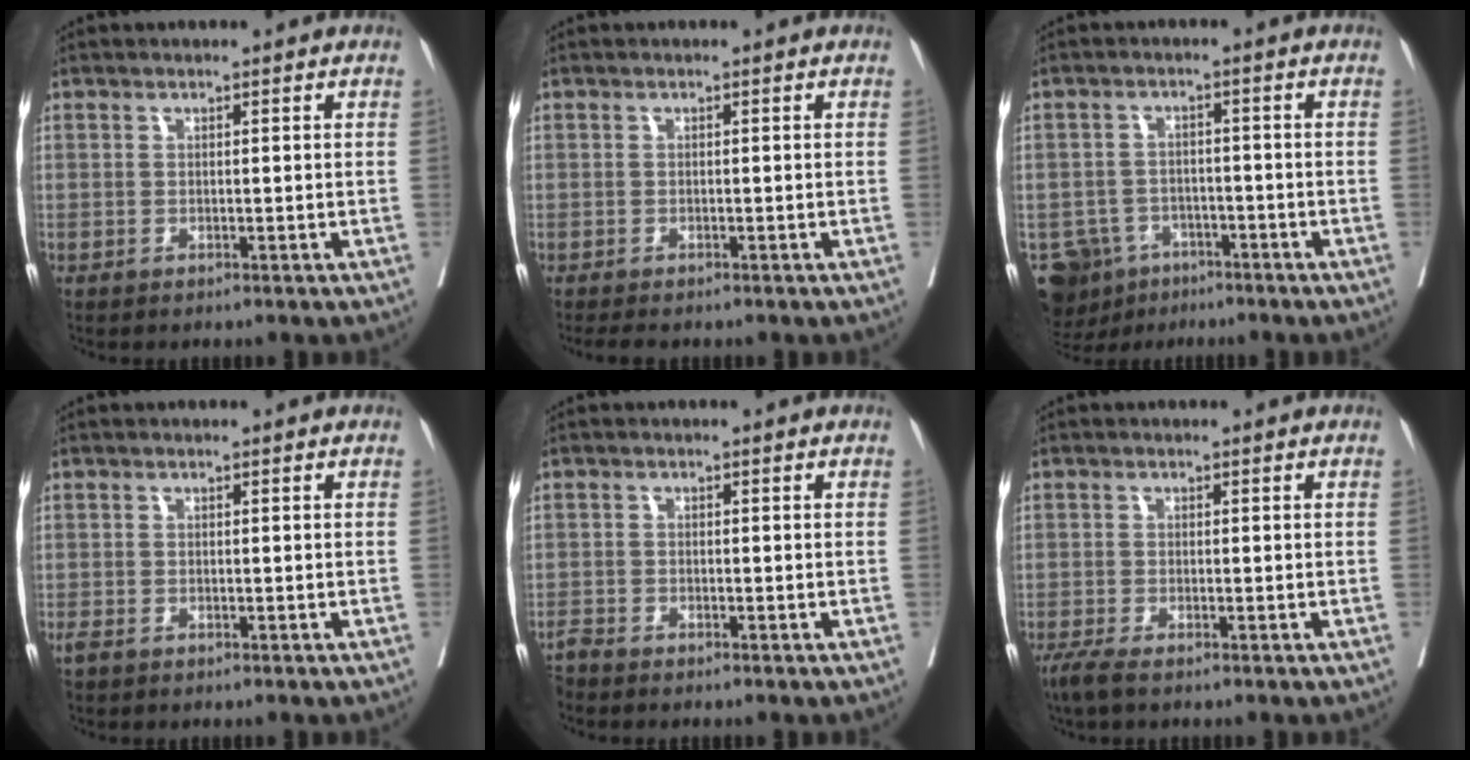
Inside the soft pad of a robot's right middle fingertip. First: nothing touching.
{"total": 2.4, "force": [-2.1, 0.6, 1.1], "torque": [-0.018, -0.007, -0.029]}
{"total": 7.9, "force": [-5.1, 5.8, 1.5], "torque": [-0.031, 0.004, -0.074]}
{"total": 1.5, "force": [-1.1, 0.8, 0.7], "torque": [-0.020, -0.004, -0.018]}
{"total": 1.6, "force": [-1.6, -0.1, 0.0], "torque": [0.002, -0.006, -0.033]}
{"total": 2.5, "force": [-1.9, 0.2, 1.5], "torque": [-0.035, -0.009, -0.040]}